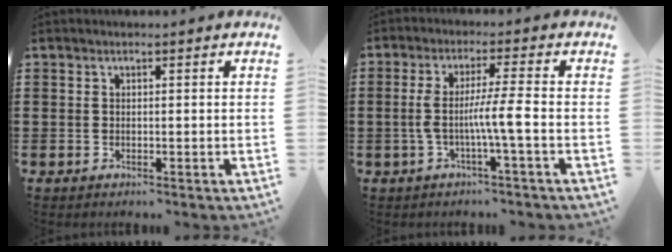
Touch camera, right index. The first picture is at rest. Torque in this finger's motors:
{"motor_torque": [1.07, -0.80, 0.21, 0.20]}